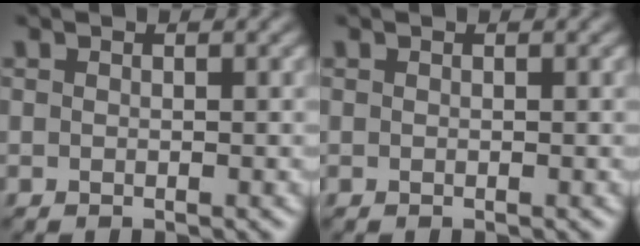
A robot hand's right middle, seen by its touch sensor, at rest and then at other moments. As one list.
[{"total": 0.0}]